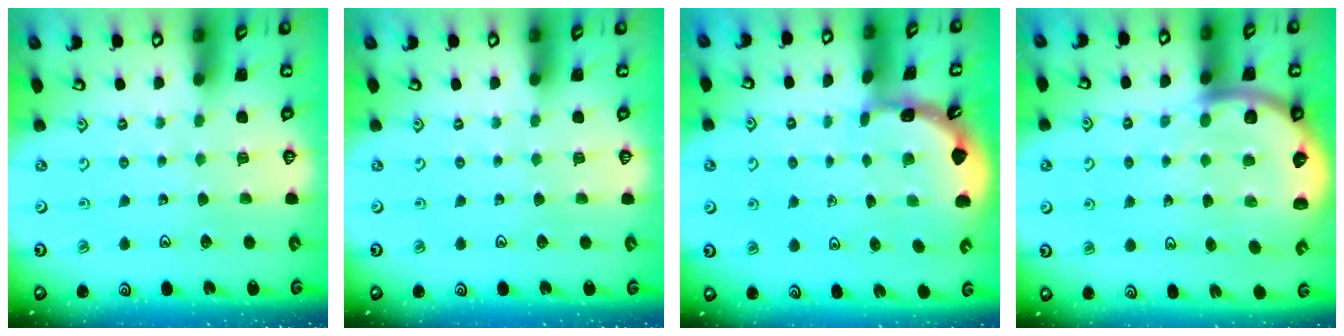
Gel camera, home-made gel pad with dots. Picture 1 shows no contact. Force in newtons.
{"total": 0.0}
{"total": 1.8, "press": 1.8, "slide": 0.1}
{"total": 8.6, "press": 8.4, "slide": 1.7}